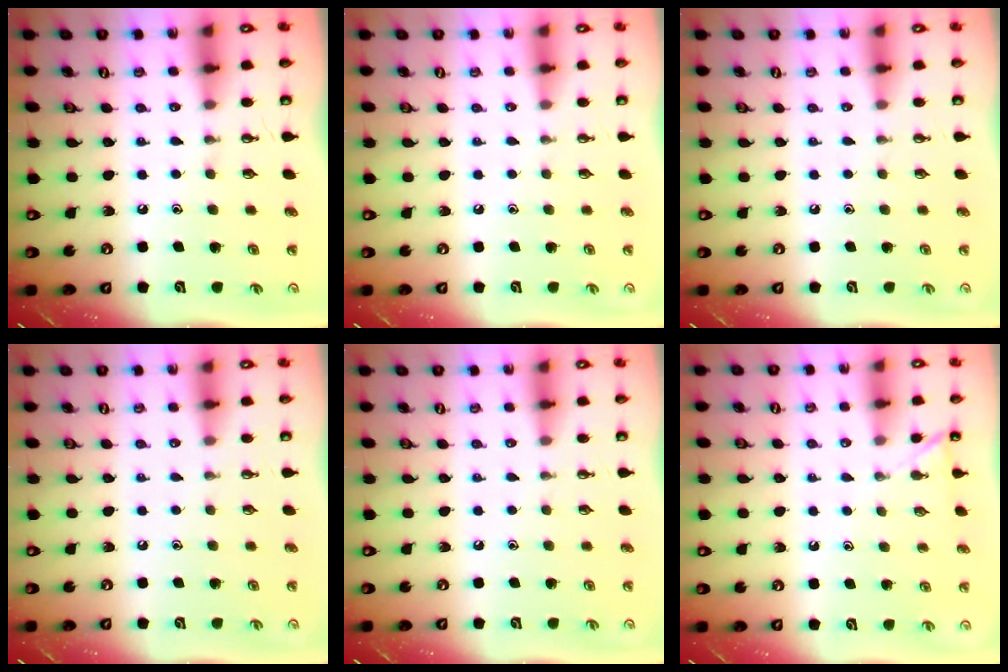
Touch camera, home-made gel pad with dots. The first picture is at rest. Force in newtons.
{"total": 0.0}
{"total": 0.0}
{"total": 0.0}
{"total": 0.0}
{"total": 2.1, "press": 2.1, "slide": 0.3}